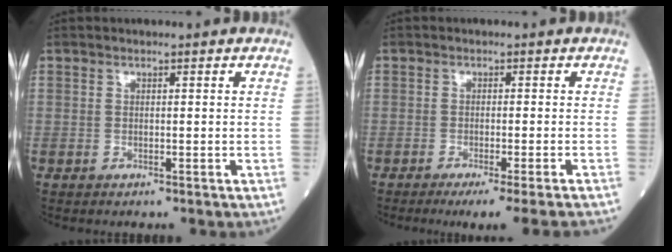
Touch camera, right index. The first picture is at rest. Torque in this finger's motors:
{"motor_torque": [-0.44, -0.56, 0.26, 0.07]}